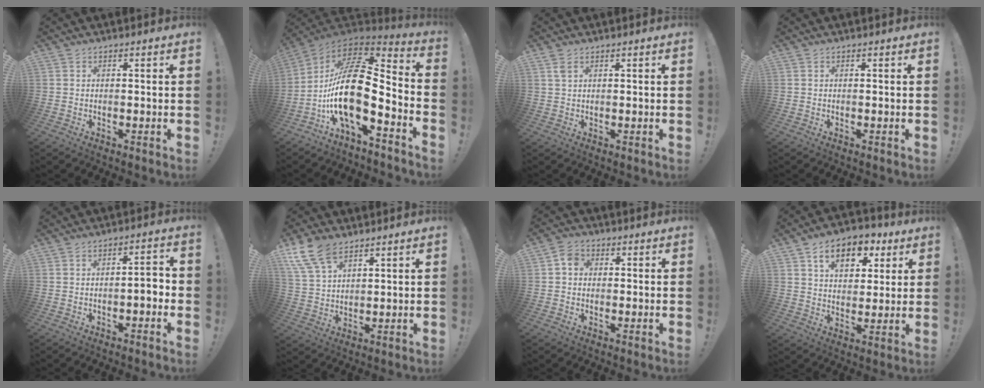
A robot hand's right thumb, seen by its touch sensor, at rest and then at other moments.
{"total": 20.1, "force": [-2.4, 7.9, 18.4], "torque": [-0.371, 0.002, -0.046]}
{"total": 2.2, "force": [1.3, 1.0, 1.5], "torque": [-0.032, 0.001, 0.023]}
{"total": 0.0}
{"total": 4.4, "force": [-1.7, 1.3, 3.9], "torque": [-0.068, 0.008, -0.032]}
{"total": 10.8, "force": [7.4, 5.4, 5.6], "torque": [-0.125, -0.032, 0.146]}
{"total": 4.3, "force": [0.4, 3.5, 2.4], "torque": [-0.047, 0.012, 0.009]}
{"total": 11.9, "force": [5.9, 7.7, 6.9], "torque": [-0.103, -0.020, 0.106]}